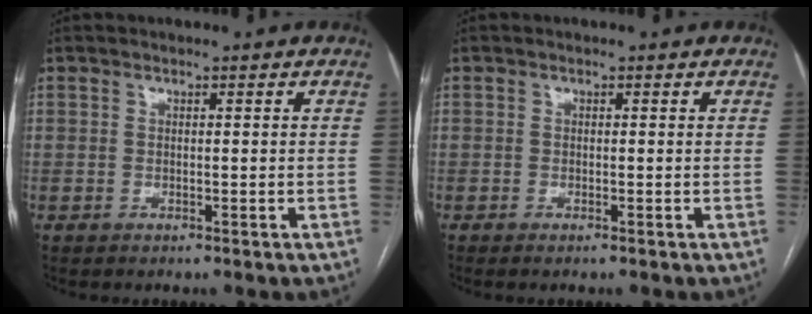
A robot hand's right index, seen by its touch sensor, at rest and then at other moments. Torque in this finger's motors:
{"motor_torque": [0.12, 0.12, 0.01, 0.01]}